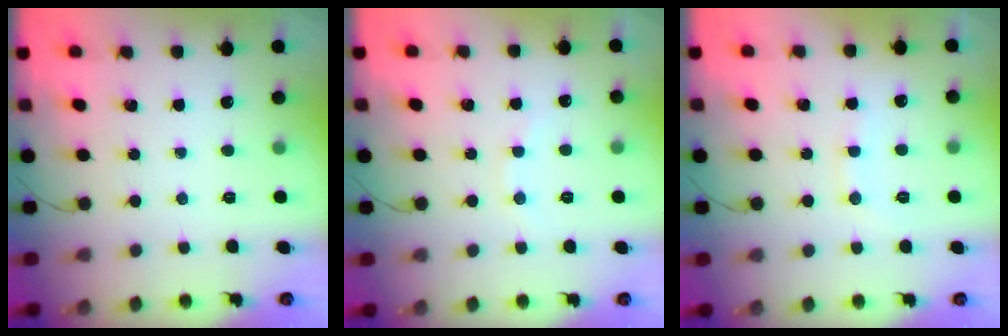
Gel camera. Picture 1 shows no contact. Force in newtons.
{"total": 5.9, "press": 5.8, "slide": 1.2}
{"total": 7.3, "press": 7.2, "slide": 0.9}